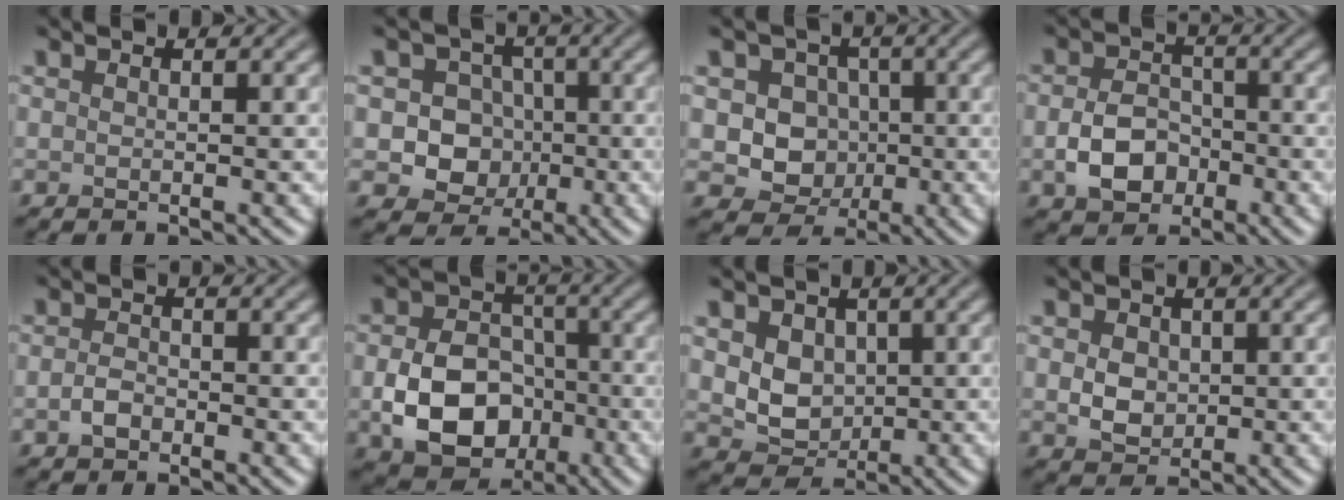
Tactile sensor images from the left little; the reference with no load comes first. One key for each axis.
{"total": 6.1, "fx": -0.5, "fy": 5.6, "fz": 2.3, "tx": -0.019, "ty": 0.016, "tz": -0.029}
{"total": 5.7, "fx": 0.3, "fy": 5.3, "fz": 2.2, "tx": -0.015, "ty": 0.014, "tz": -0.011}
{"total": 4.3, "fx": -1.5, "fy": 3.2, "fz": 2.5, "tx": -0.045, "ty": 0.002, "tz": -0.030}
{"total": 1.6, "fx": -0.7, "fy": 1.0, "fz": 0.9, "tx": -0.019, "ty": 0.001, "tz": -0.017}
{"total": 8.6, "fx": -2.3, "fy": 6.4, "fz": 5.2, "tx": -0.092, "ty": -0.010, "tz": -0.040}
{"total": 3.9, "fx": 0.8, "fy": 3.2, "fz": 2.1, "tx": -0.048, "ty": -0.009, "tz": 0.020}
{"total": 2.9, "fx": 0.2, "fy": 2.4, "fz": 1.6, "tx": -0.031, "ty": -0.003, "tz": 0.002}